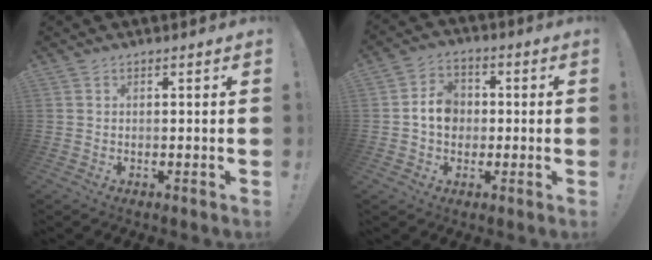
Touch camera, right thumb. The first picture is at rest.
{"total": 8.6, "force": [-0.1, 7.1, 4.8], "torque": [-0.065, 0.017, 0.003]}